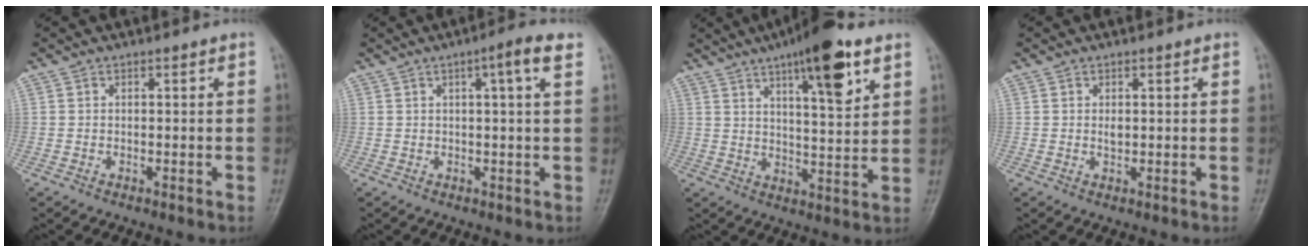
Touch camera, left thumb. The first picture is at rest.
{"total": 4.7, "force": [2.0, 0.2, 4.2], "torque": [-0.063, 0.007, 0.026]}
{"total": 14.6, "force": [8.0, 3.7, 11.6], "torque": [-0.159, -0.030, 0.121]}
{"total": 1.4, "force": [0.3, 0.8, 1.2], "torque": [-0.017, -0.002, 0.007]}